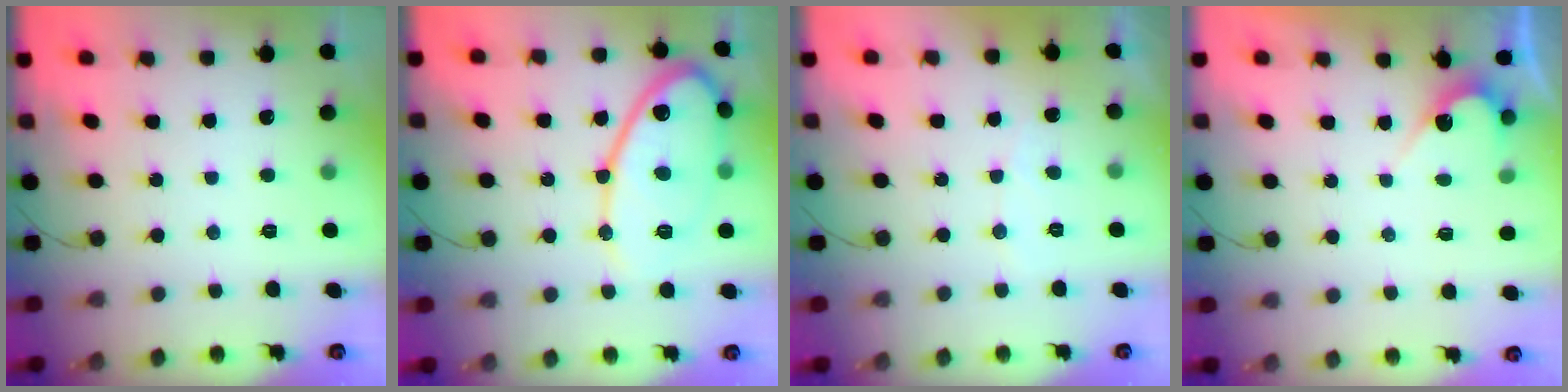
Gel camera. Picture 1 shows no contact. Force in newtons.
{"total": 13.8, "press": 13.7, "slide": 1.3}
{"total": 2.8, "press": 2.8, "slide": 0.2}
{"total": 4.2, "press": 4.2, "slide": 0.3}